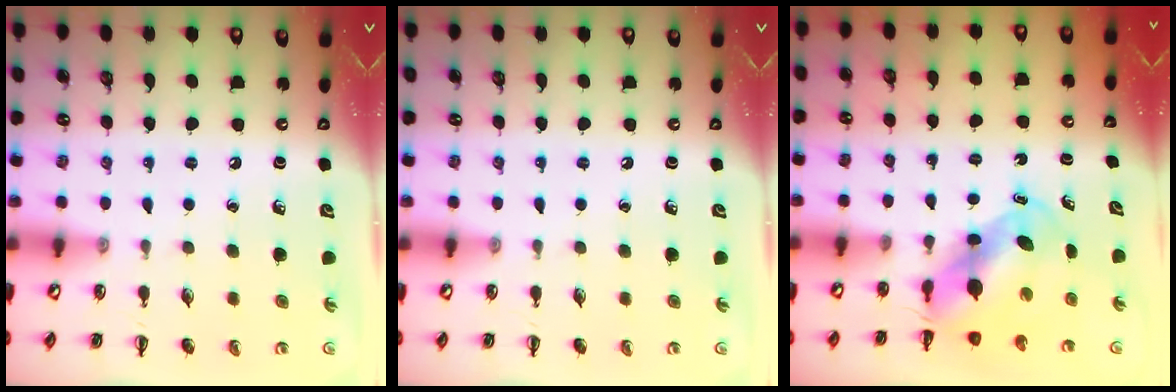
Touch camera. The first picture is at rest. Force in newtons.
{"total": 0.0}
{"total": 5.4, "press": 5.3, "slide": 0.7}